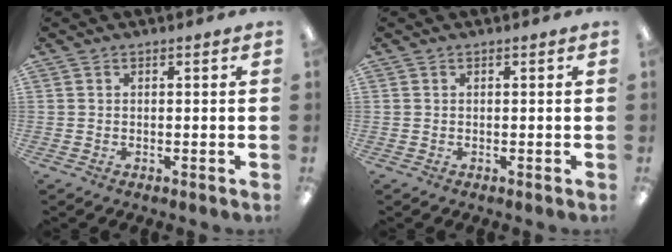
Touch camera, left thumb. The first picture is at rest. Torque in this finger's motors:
{"motor_torque": [-0.03, 0.03, 0.03, 0.00, 0.00]}